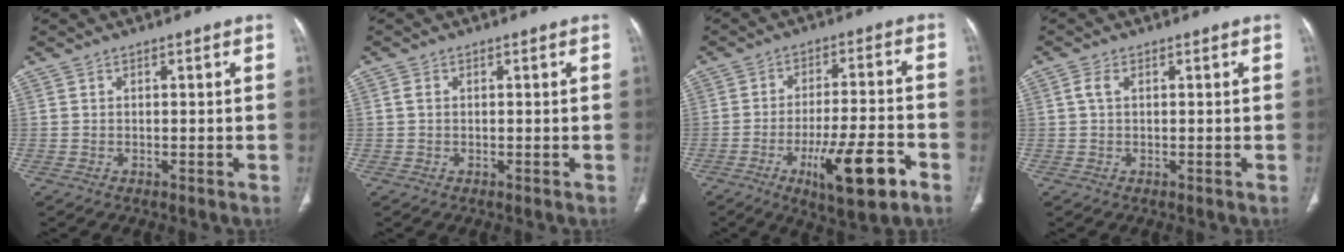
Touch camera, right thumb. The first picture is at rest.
{"total": 1.0, "force": [0.1, 0.7, 0.7], "torque": [-0.013, 0.001, 0.000]}
{"total": 13.9, "force": [-6.6, 3.5, 11.7], "torque": [-0.190, 0.024, -0.097]}
{"total": 1.7, "force": [0.4, 0.9, 1.3], "torque": [-0.035, 0.008, 0.008]}